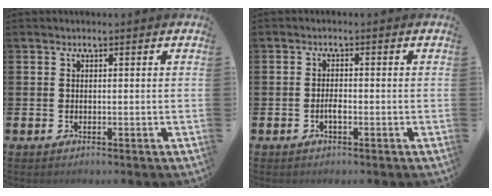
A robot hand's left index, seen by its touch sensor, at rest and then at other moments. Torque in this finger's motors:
{"motor_torque": [0.32, 0.16, 0.02, 0.01]}